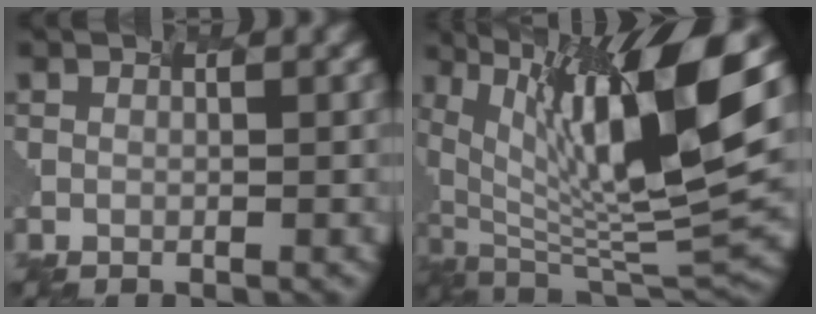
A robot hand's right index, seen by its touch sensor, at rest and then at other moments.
{"total": 13.2, "force": [4.8, 4.0, 11.6], "torque": [-0.213, -0.001, 0.094]}